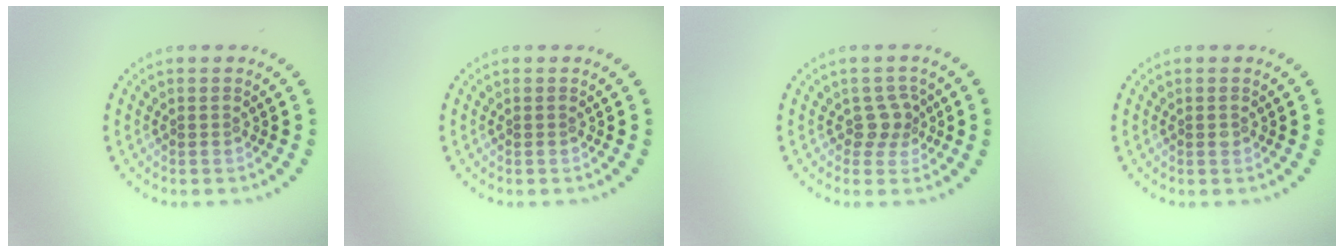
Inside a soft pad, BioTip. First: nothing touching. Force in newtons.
{"total": 0.0}
{"total": 2.0, "press": 1.6, "slide": 1.2}
{"total": 0.6, "press": 0.6, "slide": 0.0}